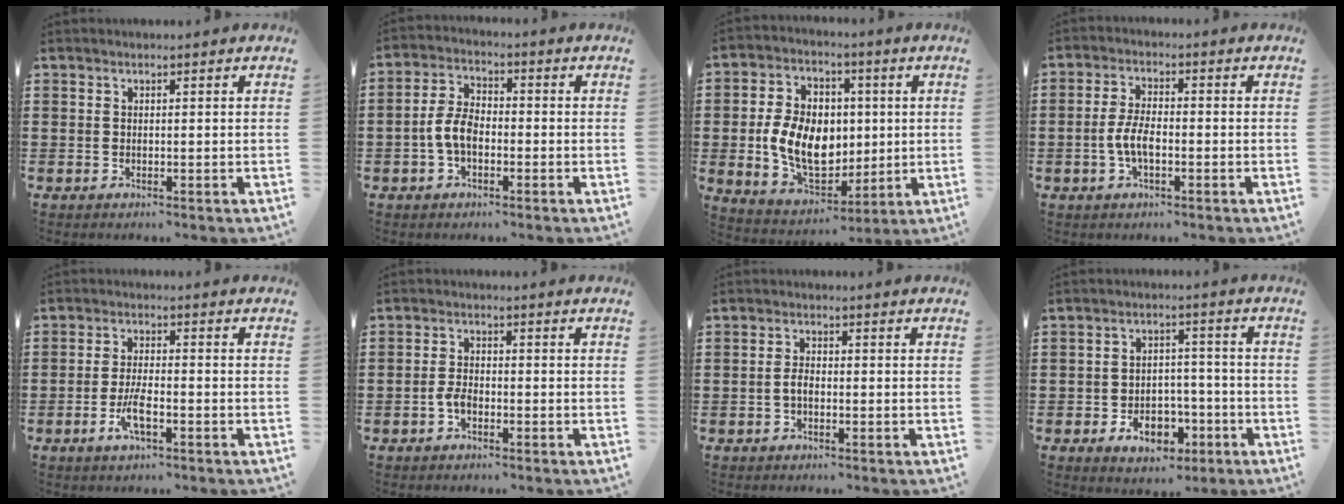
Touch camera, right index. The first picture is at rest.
{"total": 5.6, "force": [-1.6, 3.1, 4.3], "torque": [-0.104, 0.000, -0.036]}
{"total": 11.5, "force": [-0.2, 8.3, 7.9], "torque": [-0.167, 0.014, -0.004]}
{"total": 4.8, "force": [-1.3, 2.0, 4.1], "torque": [-0.101, -0.003, -0.031]}
{"total": 4.5, "force": [-2.1, 1.0, 3.9], "torque": [-0.085, -0.007, -0.041]}
{"total": 2.4, "force": [-1.2, 1.2, 1.7], "torque": [-0.049, -0.005, -0.026]}
{"total": 2.2, "force": [-0.7, 1.0, 1.8], "torque": [-0.050, -0.004, -0.017]}
{"total": 7.2, "force": [-3.6, 4.6, 4.3], "torque": [-0.060, 0.011, -0.064]}